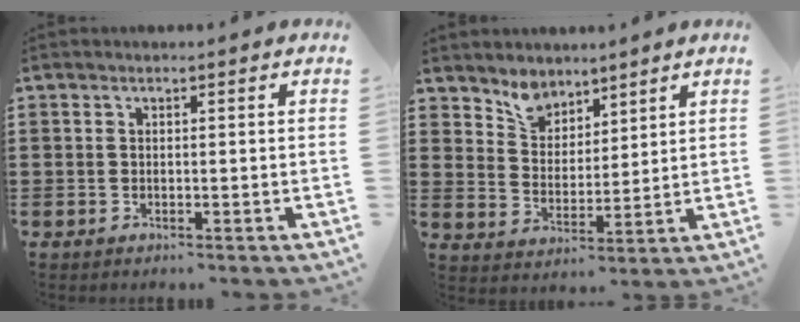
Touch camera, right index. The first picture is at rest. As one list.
[{"total": 4.9, "force": [4.1, 2.7, 0.4], "torque": [-0.031, -0.007, 0.077]}]